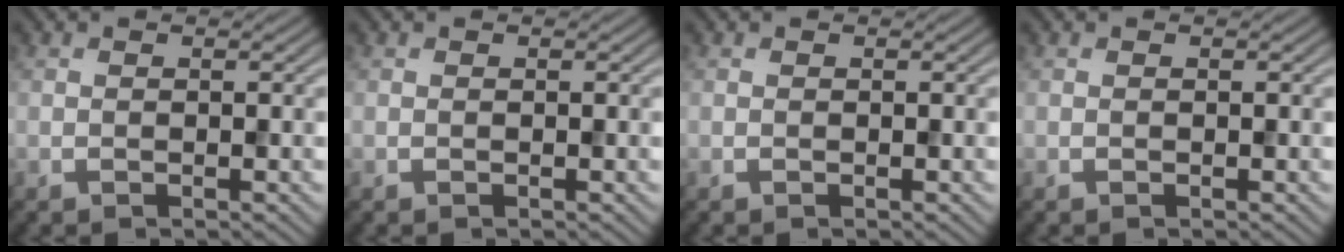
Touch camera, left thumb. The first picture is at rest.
{"total": 0.0}
{"total": 0.0}
{"total": 0.0}